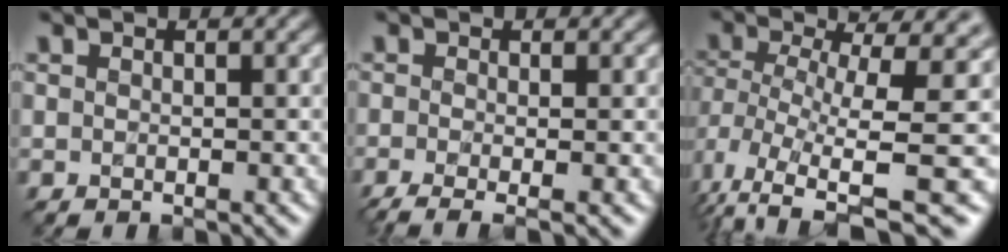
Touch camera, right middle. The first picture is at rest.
{"total": 4.2, "force": [-1.5, 1.5, 3.6], "torque": [-0.048, -0.013, -0.033]}
{"total": 10.0, "force": [-1.6, 3.8, 9.1], "torque": [-0.185, -0.023, -0.005]}